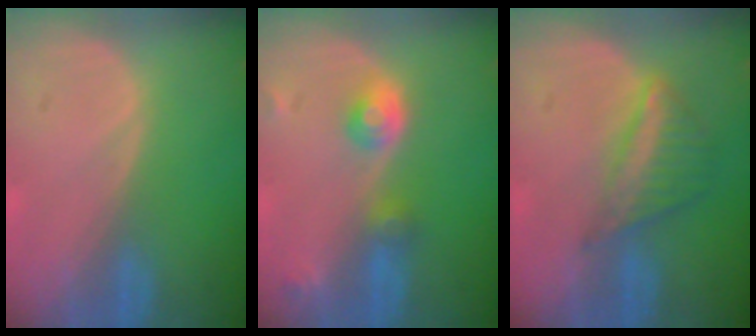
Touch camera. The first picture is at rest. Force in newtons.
{"total": 4.3, "press": 4.0, "slide": 1.6}
{"total": 6.2, "press": 5.4, "slide": 2.9}